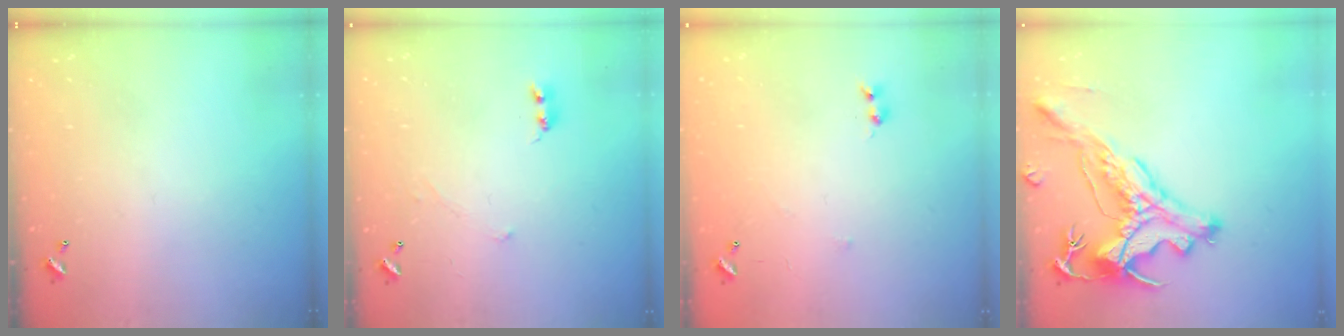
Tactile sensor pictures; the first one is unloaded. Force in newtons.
{"total": 0.0}
{"total": 5.9, "press": 5.9, "slide": 0.7}
{"total": 4.0, "press": 3.8, "slide": 1.3}